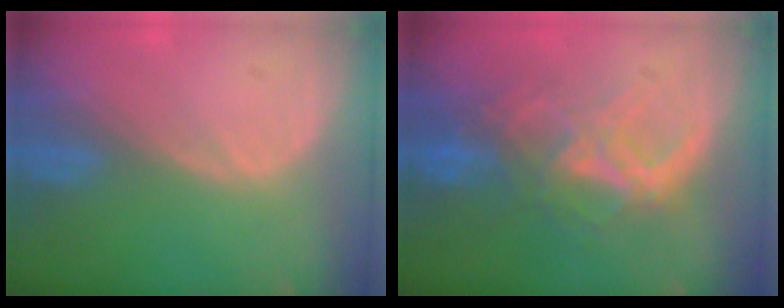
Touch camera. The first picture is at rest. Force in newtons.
{"total": 8.7, "press": 7.6, "slide": 4.4}